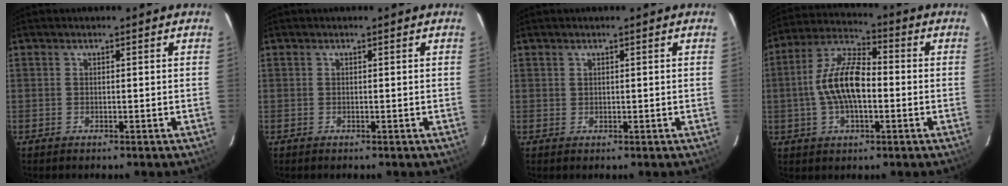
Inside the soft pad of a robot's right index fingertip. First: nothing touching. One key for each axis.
{"total": 0.0}
{"total": 0.5, "fx": 0.4, "fy": 0.4, "fz": 0.0, "tx": 0.002, "ty": 0.002, "tz": 0.008}
{"total": 12.0, "fx": -1.2, "fy": 5.5, "fz": 10.6, "tx": -0.216, "ty": 0.015, "tz": -0.026}